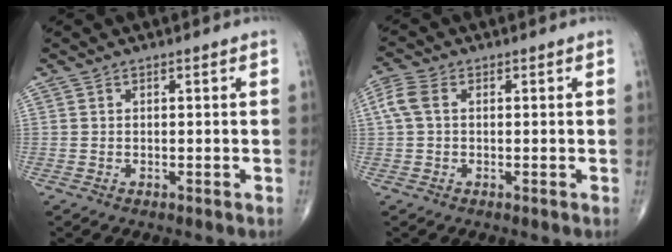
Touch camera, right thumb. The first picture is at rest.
{"total": 4.4, "force": [0.8, 2.8, 3.3], "torque": [-0.094, 0.017, 0.012]}